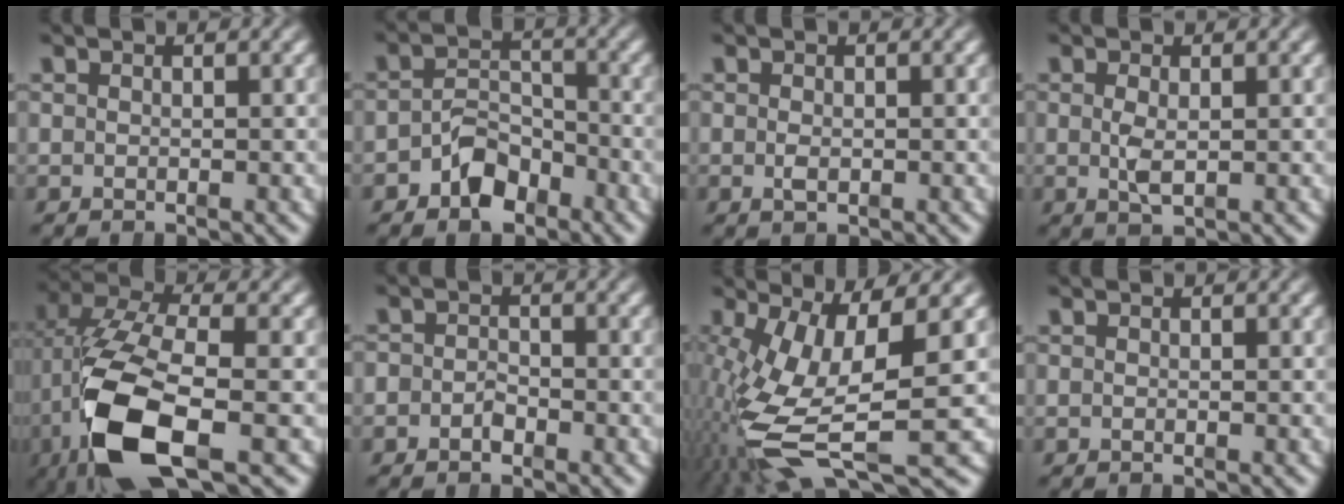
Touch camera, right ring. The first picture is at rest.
{"total": 4.0, "force": [-2.6, 2.4, 1.8], "torque": [-0.021, -0.006, -0.044]}
{"total": 0.8, "force": [-0.4, 0.3, 0.6], "torque": [-0.018, -0.009, -0.001]}
{"total": 1.6, "force": [-0.2, 0.4, 1.6], "torque": [-0.032, -0.017, 0.008]}
{"total": 11.1, "force": [-1.7, 5.7, 9.4], "torque": [-0.213, -0.032, -0.012]}
{"total": 2.2, "force": [-1.3, 1.7, 0.6], "torque": [-0.016, -0.009, -0.023]}
{"total": 11.0, "force": [-2.6, 5.9, 8.9], "torque": [-0.198, -0.054, -0.012]}
{"total": 0.0}